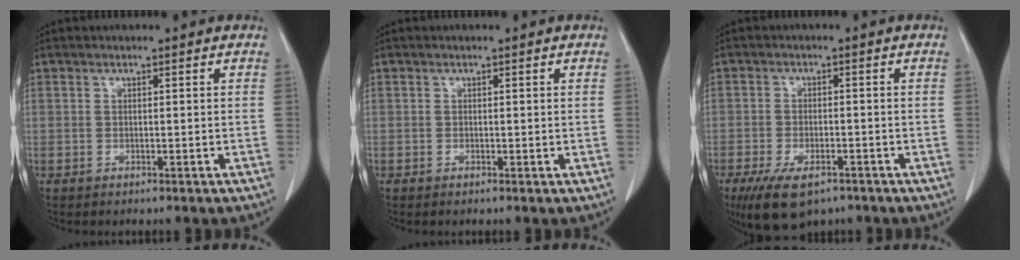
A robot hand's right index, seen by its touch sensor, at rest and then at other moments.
{"total": 0.0}
{"total": 8.0, "force": [-5.2, 3.5, 5.0], "torque": [-0.088, -0.010, -0.085]}